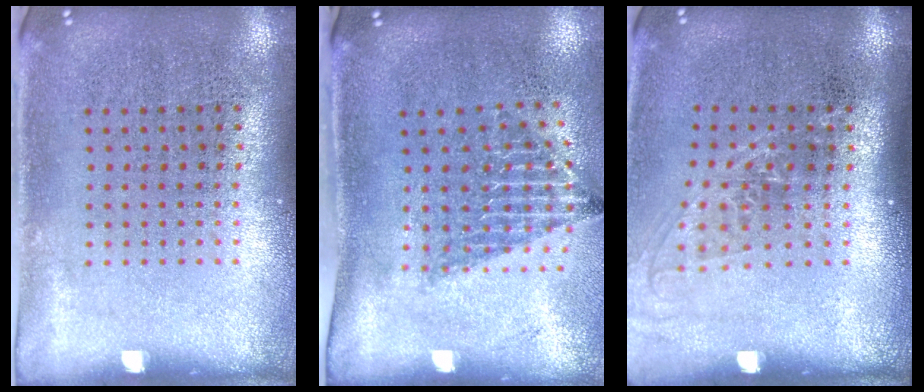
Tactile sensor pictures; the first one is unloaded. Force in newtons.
{"total": 1.5, "press": 1.1, "slide": 1.0}
{"total": 1.2, "press": 1.0, "slide": 0.7}